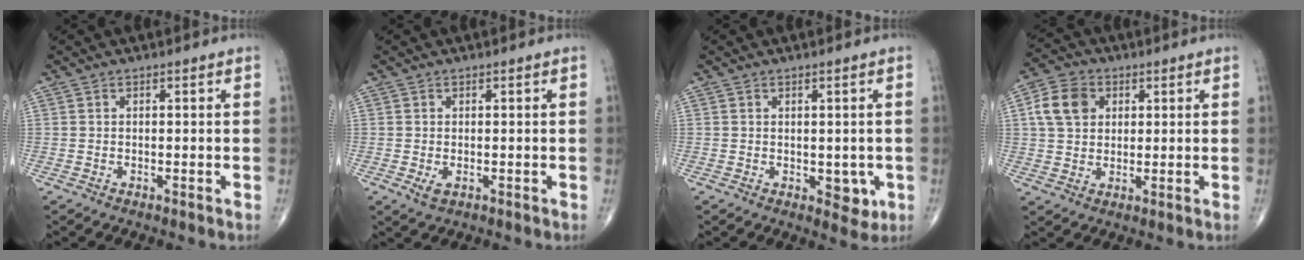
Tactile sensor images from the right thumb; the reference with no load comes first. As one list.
[{"total": 2.0, "force": [-0.5, 1.2, 1.5], "torque": [-0.027, -0.005, -0.007]}, {"total": 3.7, "force": [-0.5, 2.4, 2.8], "torque": [-0.011, -0.004, -0.001]}, {"total": 8.4, "force": [2.3, 6.5, 4.8], "torque": [-0.075, 0.004, 0.038]}]